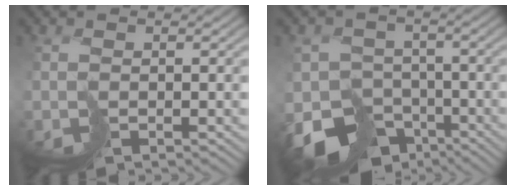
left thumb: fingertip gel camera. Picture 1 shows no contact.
{"total": 10.5, "force": [-6.9, 6.5, 4.5], "torque": [-0.085, -0.017, -0.115]}